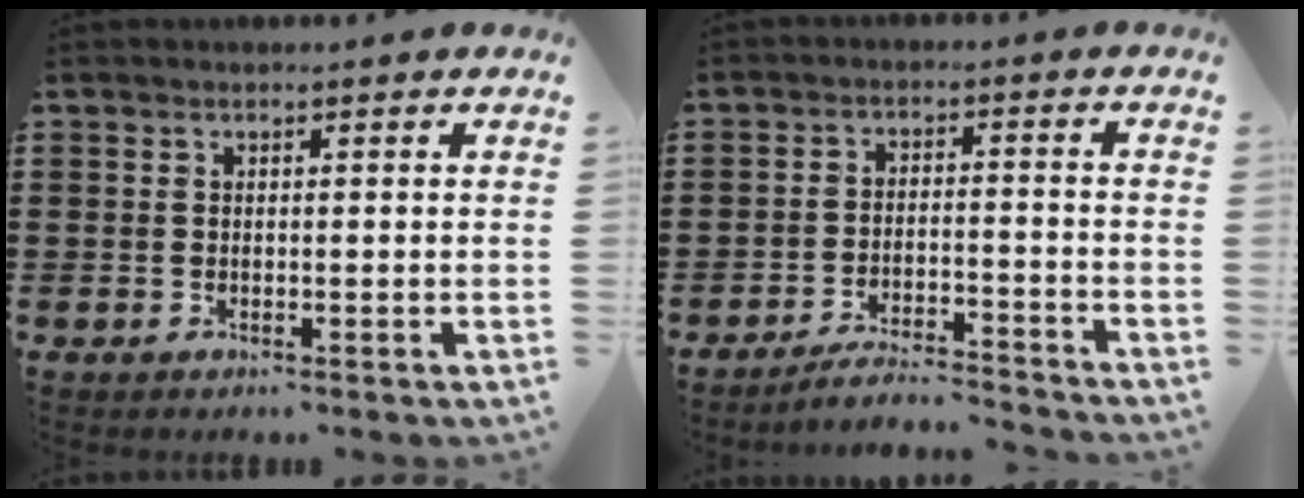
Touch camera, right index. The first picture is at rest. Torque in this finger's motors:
{"motor_torque": [0.00, 0.56, -1.05, -0.19]}